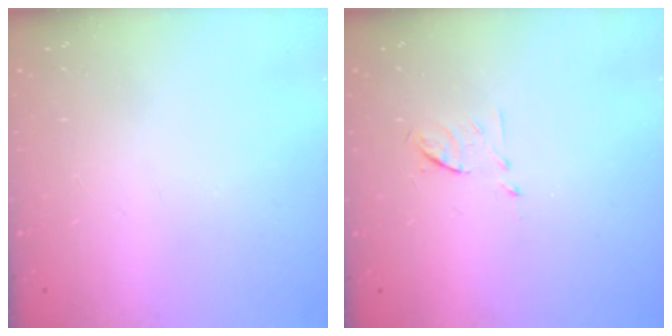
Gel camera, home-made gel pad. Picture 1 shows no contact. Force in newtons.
{"total": 6.6, "press": 6.5, "slide": 0.9}